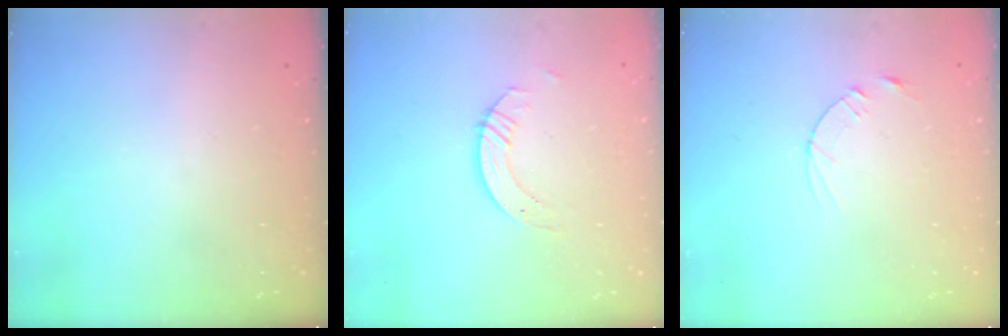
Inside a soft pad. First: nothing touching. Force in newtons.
{"total": 4.3, "press": 4.2, "slide": 0.3}
{"total": 2.5, "press": 2.5, "slide": 0.3}